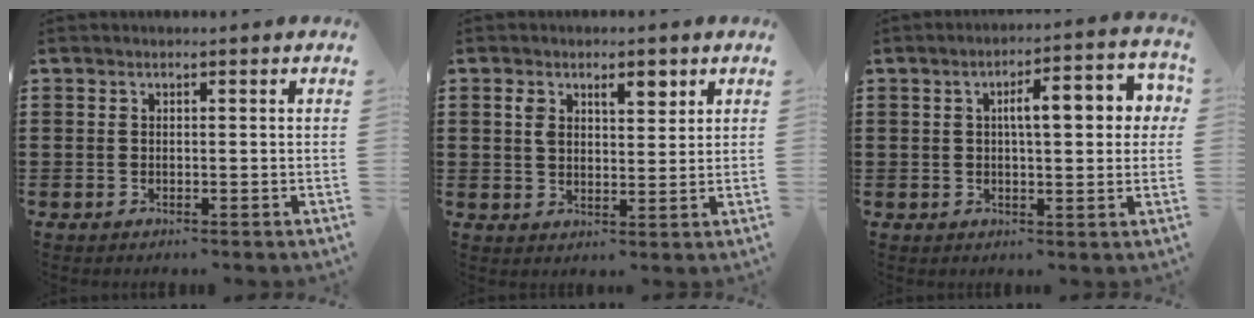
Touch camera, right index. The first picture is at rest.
{"total": 4.1, "force": [2.1, 1.9, 3.0], "torque": [-0.049, 0.003, 0.033]}
{"total": 7.4, "force": [1.3, 2.1, 6.9], "torque": [-0.108, 0.001, 0.012]}